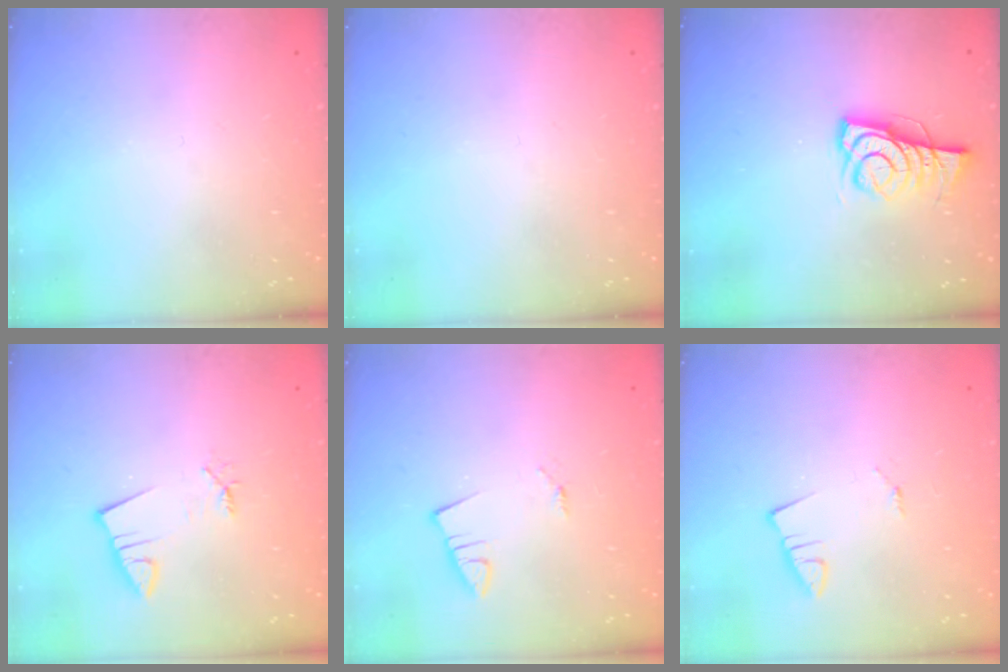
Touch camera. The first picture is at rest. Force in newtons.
{"total": 0.0}
{"total": 7.1, "press": 7.0, "slide": 1.0}
{"total": 2.0, "press": 2.0, "slide": 0.2}
{"total": 1.2, "press": 1.2, "slide": 0.1}
{"total": 1.0, "press": 1.0, "slide": 0.1}